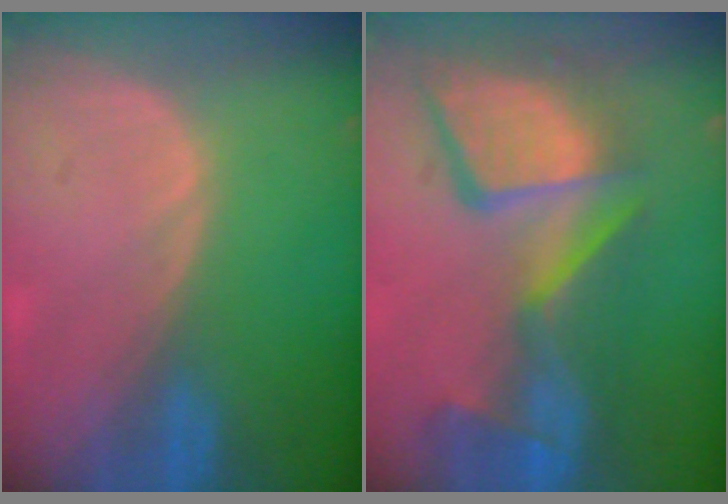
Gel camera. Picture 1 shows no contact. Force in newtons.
{"total": 13.6, "press": 11.1, "slide": 7.8}